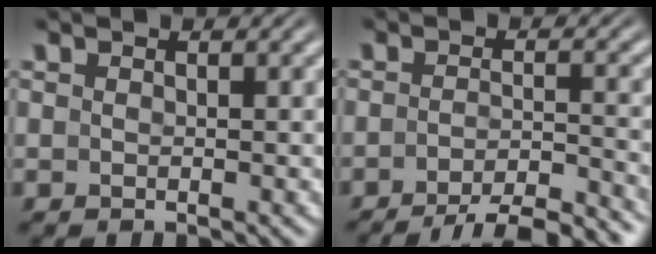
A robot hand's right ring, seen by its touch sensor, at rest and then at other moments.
{"total": 7.5, "force": [-6.6, 1.8, 3.0], "torque": [-0.030, -0.014, -0.101]}